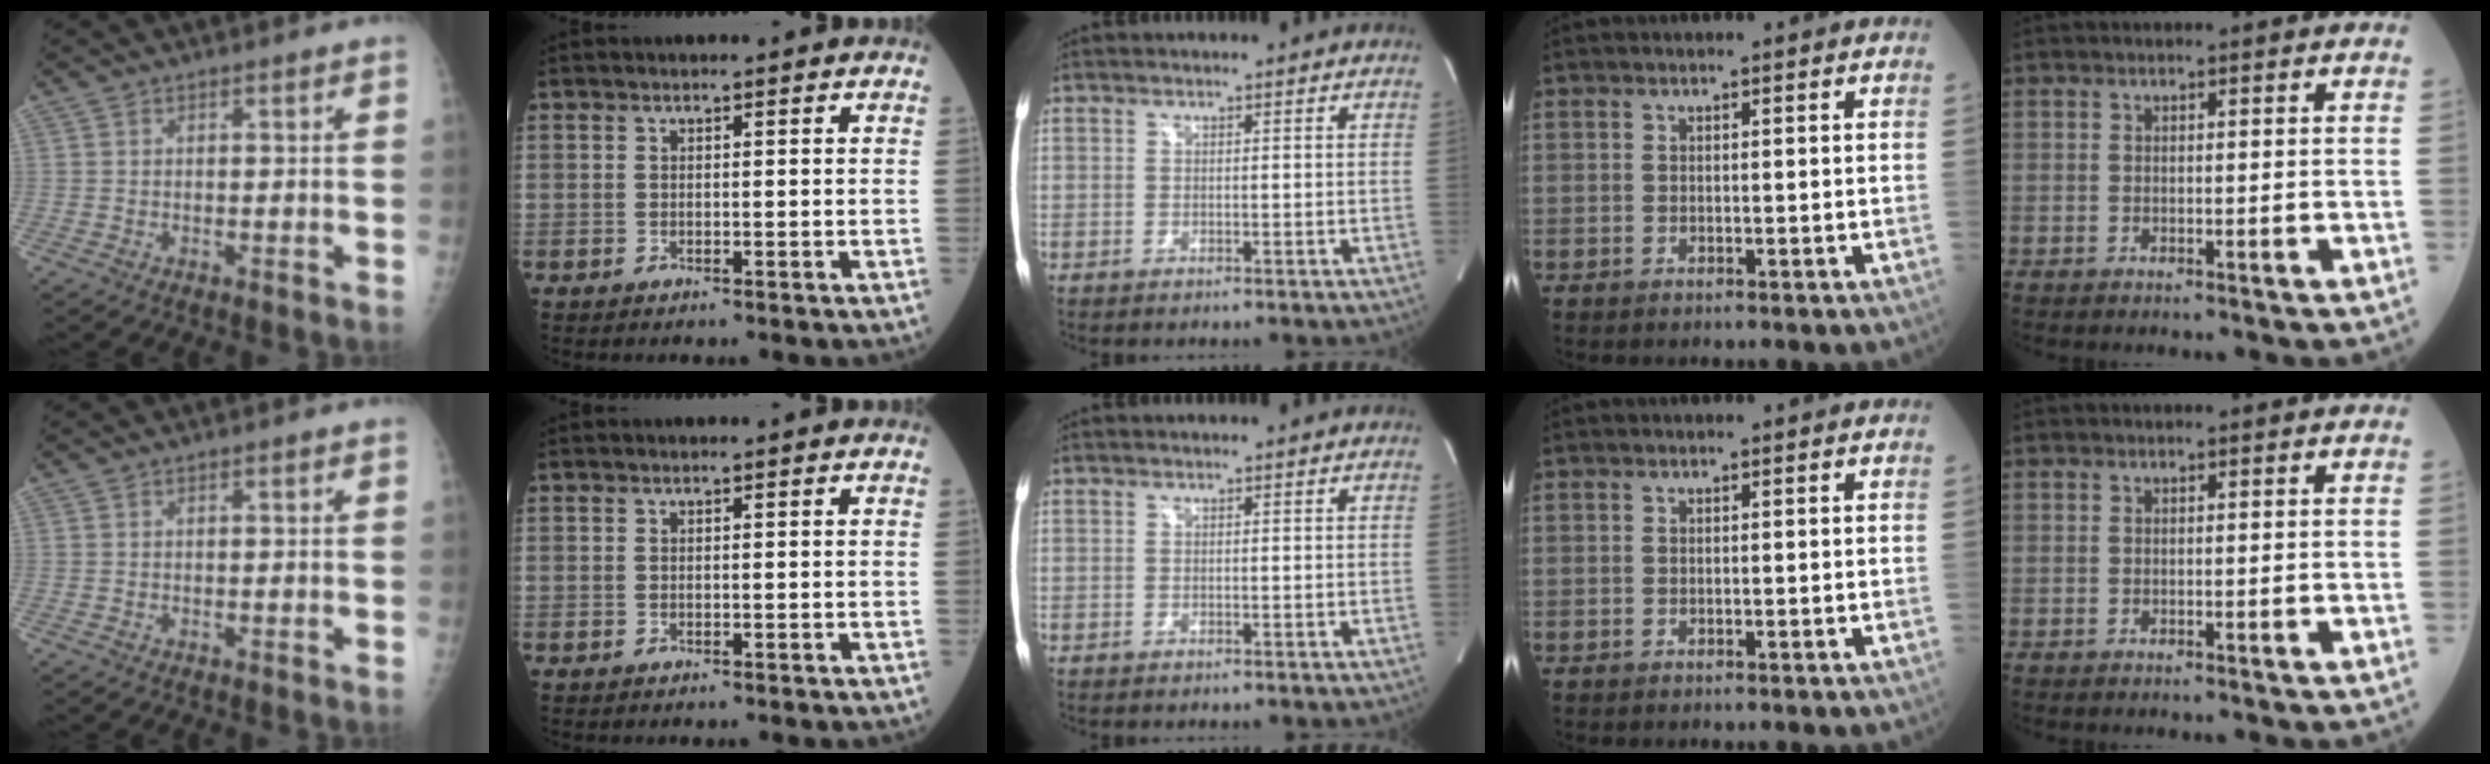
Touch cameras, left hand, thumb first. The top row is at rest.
{}